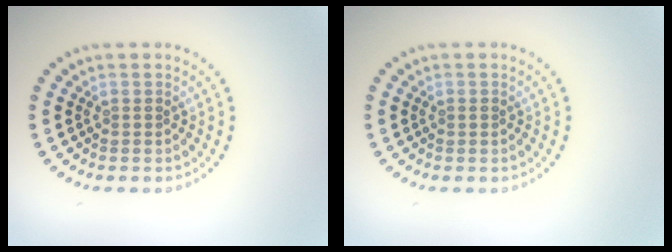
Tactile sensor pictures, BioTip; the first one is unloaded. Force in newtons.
{"total": 0.6, "press": 0.6, "slide": 0.0}